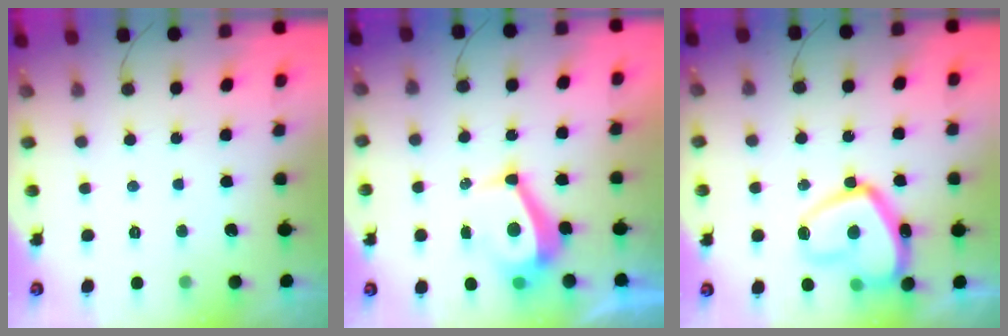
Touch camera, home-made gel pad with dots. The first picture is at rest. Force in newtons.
{"total": 7.6, "press": 7.6, "slide": 0.7}
{"total": 17.7, "press": 17.6, "slide": 1.5}